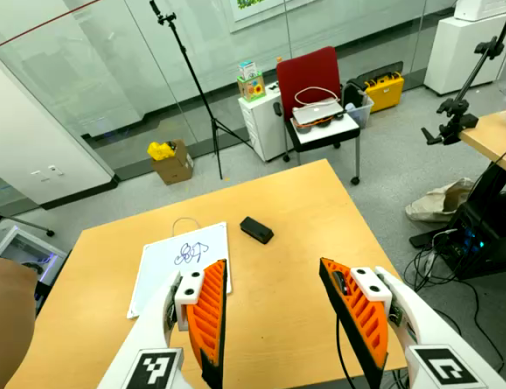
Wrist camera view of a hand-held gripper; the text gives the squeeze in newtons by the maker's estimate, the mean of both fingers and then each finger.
{"total": 0.0}